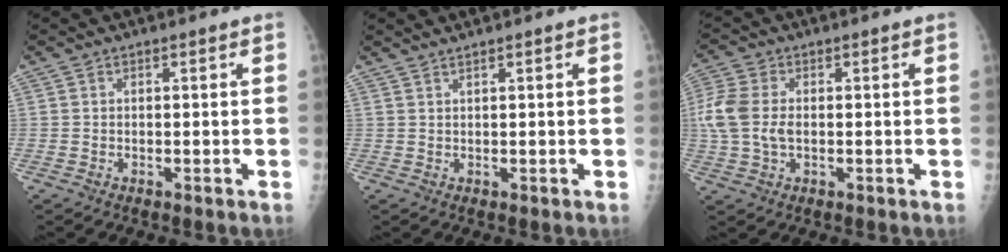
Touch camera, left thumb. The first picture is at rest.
{"total": 0.9, "force": [0.9, -0.2, 0.3], "torque": [-0.007, -0.003, 0.020]}
{"total": 7.6, "force": [0.2, 4.8, 5.8], "torque": [-0.149, 0.010, 0.003]}